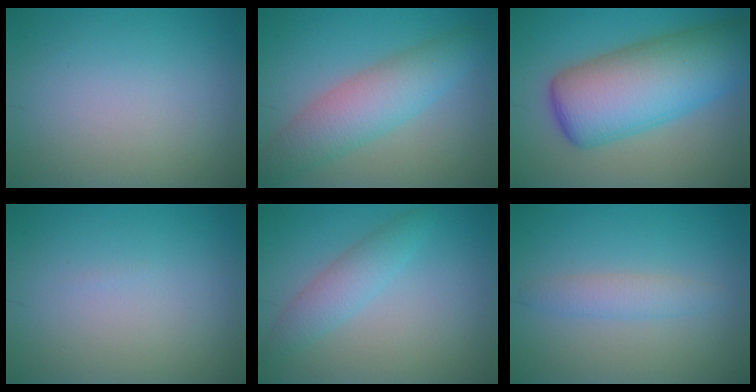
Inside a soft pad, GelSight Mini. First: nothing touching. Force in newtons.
{"total": 5.5, "press": 5.5, "slide": 0.2}
{"total": 11.3, "press": 11.2, "slide": 0.4}
{"total": 0.0}
{"total": 2.8, "press": 2.8, "slide": 0.1}
{"total": 2.0, "press": 2.0, "slide": 0.1}